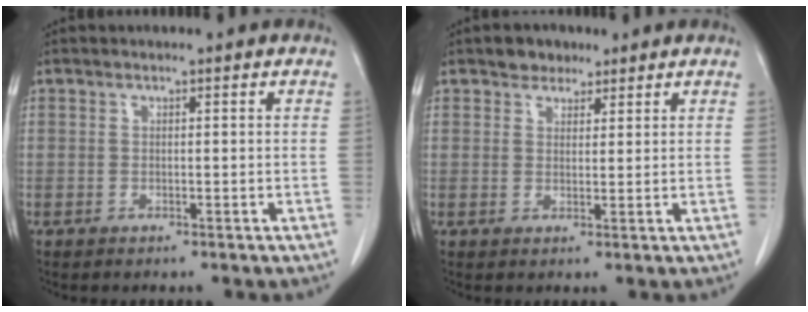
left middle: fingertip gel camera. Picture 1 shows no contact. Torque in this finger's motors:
{"motor_torque": [0.12, -0.11, -0.02, 0.01]}